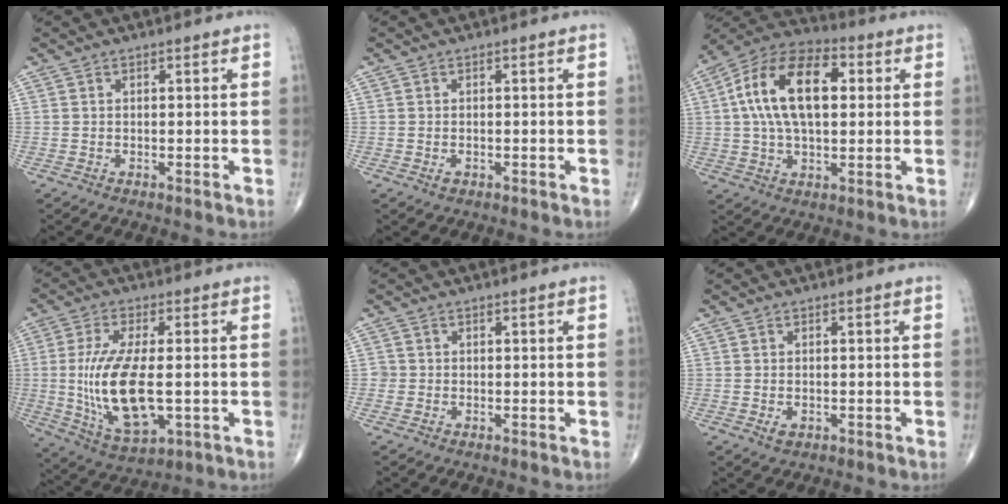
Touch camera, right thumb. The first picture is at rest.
{"total": 1.1, "force": [-0.5, 0.8, 0.7], "torque": [-0.008, 0.002, -0.006]}
{"total": 17.8, "force": [3.1, 9.7, 14.6], "torque": [-0.254, 0.024, 0.047]}
{"total": 15.6, "force": [-1.2, 6.5, 14.1], "torque": [-0.280, -0.014, -0.010]}
{"total": 1.2, "force": [-0.2, 1.1, 0.0], "torque": [0.008, 0.006, -0.006]}
{"total": 1.8, "force": [-0.6, 1.2, 1.2], "torque": [-0.013, 0.000, -0.006]}